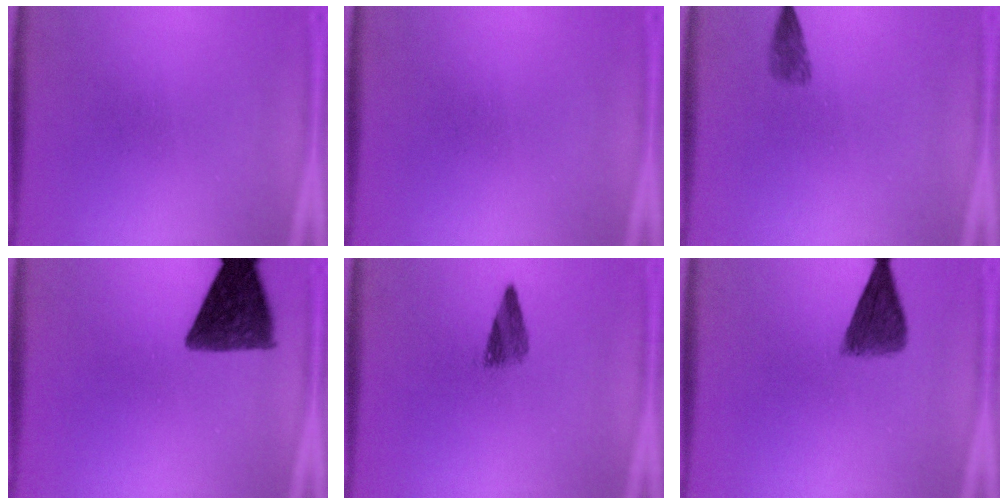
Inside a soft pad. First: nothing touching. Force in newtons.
{"total": 0.0}
{"total": 1.8}
{"total": 11.0}
{"total": 2.9}
{"total": 5.8}